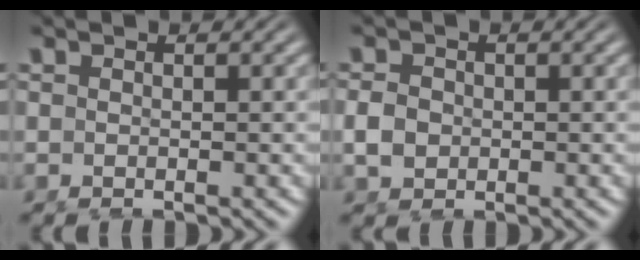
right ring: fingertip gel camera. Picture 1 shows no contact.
{"total": 1.3, "force": [-0.2, 1.0, 0.8], "torque": [-0.024, -0.005, 0.002]}